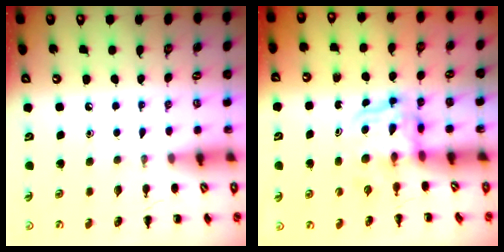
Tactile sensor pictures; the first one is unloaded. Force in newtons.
{"total": 3.4, "press": 3.4, "slide": 0.2}